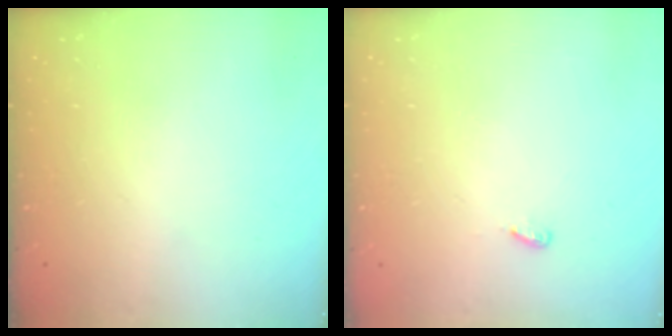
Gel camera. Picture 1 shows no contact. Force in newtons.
{"total": 3.2, "press": 3.1, "slide": 0.4}